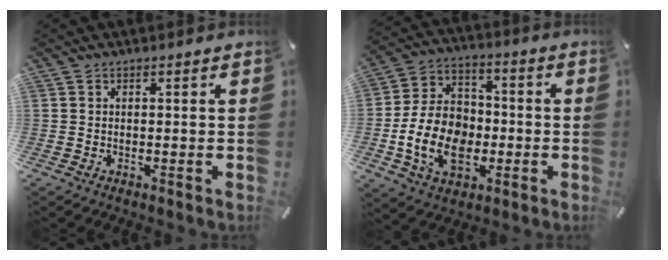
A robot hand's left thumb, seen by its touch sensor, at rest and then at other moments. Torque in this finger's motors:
{"motor_torque": [0.37, 0.80, 0.68, 0.69, 0.15]}